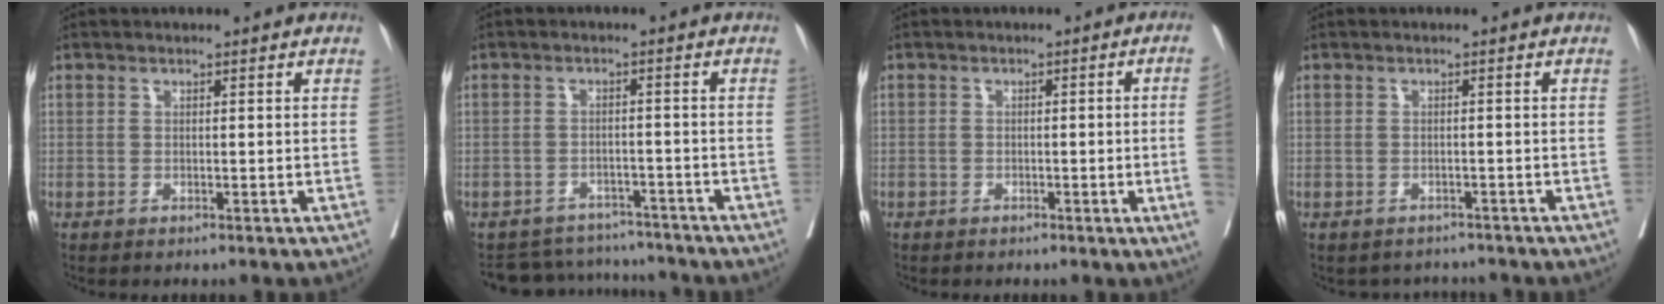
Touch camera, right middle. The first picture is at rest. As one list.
[{"total": 8.2, "force": [-7.8, 2.3, -0.3], "torque": [0.011, 0.016, -0.106]}, {"total": 4.5, "force": [-1.0, -0.9, 4.3], "torque": [-0.050, 0.001, -0.013]}, {"total": 3.3, "force": [-3.0, 1.3, -0.3], "torque": [0.007, 0.006, -0.040]}]